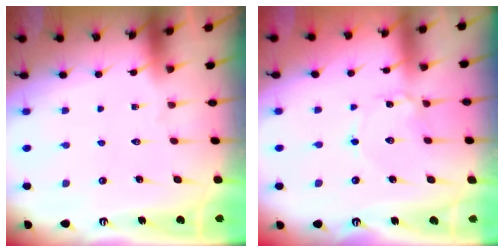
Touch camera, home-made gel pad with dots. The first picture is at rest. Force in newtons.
{"total": 2.0, "press": 2.0, "slide": 0.2}